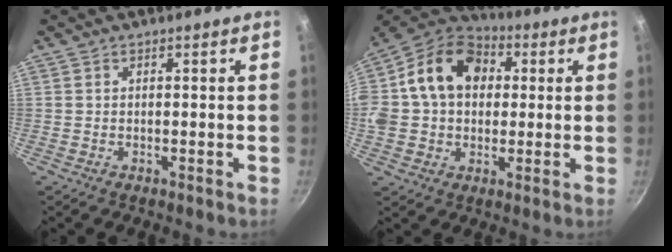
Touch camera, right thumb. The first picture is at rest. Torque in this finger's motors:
{"motor_torque": [2.31, 2.65, 1.37, -0.44, 0.18]}